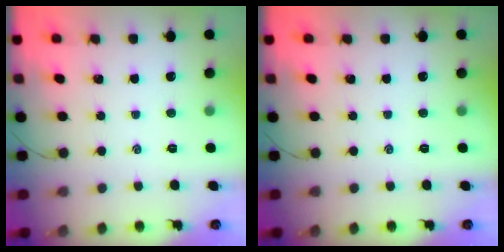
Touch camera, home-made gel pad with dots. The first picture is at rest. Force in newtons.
{"total": 0.0}